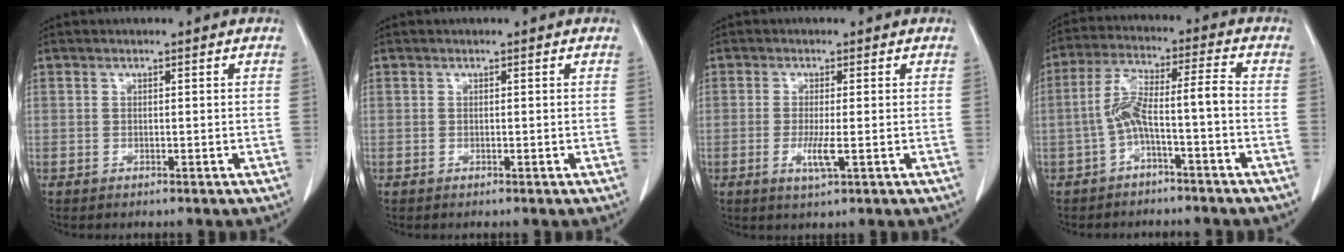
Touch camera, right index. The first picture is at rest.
{"total": 0.0}
{"total": 3.3, "force": [-0.8, 0.2, 3.2], "torque": [-0.067, -0.007, -0.012]}
{"total": 7.4, "force": [-2.5, 0.3, 6.9], "torque": [-0.135, 0.037, -0.044]}